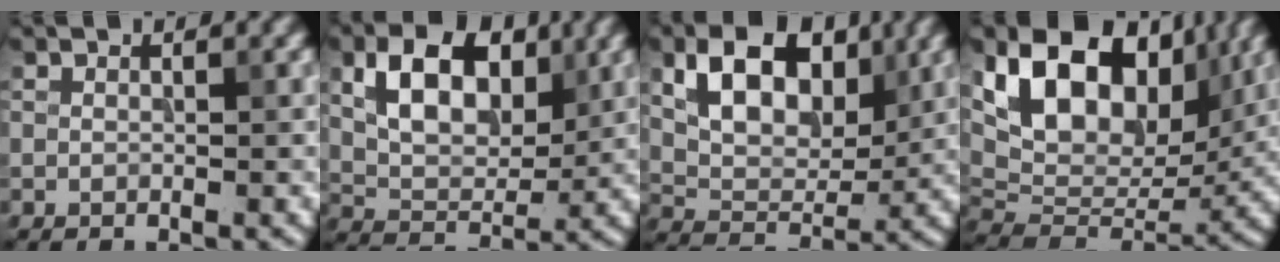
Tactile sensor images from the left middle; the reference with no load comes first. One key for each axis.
{"total": 7.3, "fx": 2.4, "fy": 4.6, "fz": 5.2, "tx": -0.088, "ty": -0.002, "tz": 0.041}
{"total": 7.9, "fx": 3.0, "fy": 5.0, "fz": 5.3, "tx": -0.092, "ty": -0.007, "tz": 0.049}
{"total": 12.8, "fx": 5.2, "fy": 7.9, "fz": 8.6, "tx": -0.147, "ty": 0.008, "tz": 0.091}